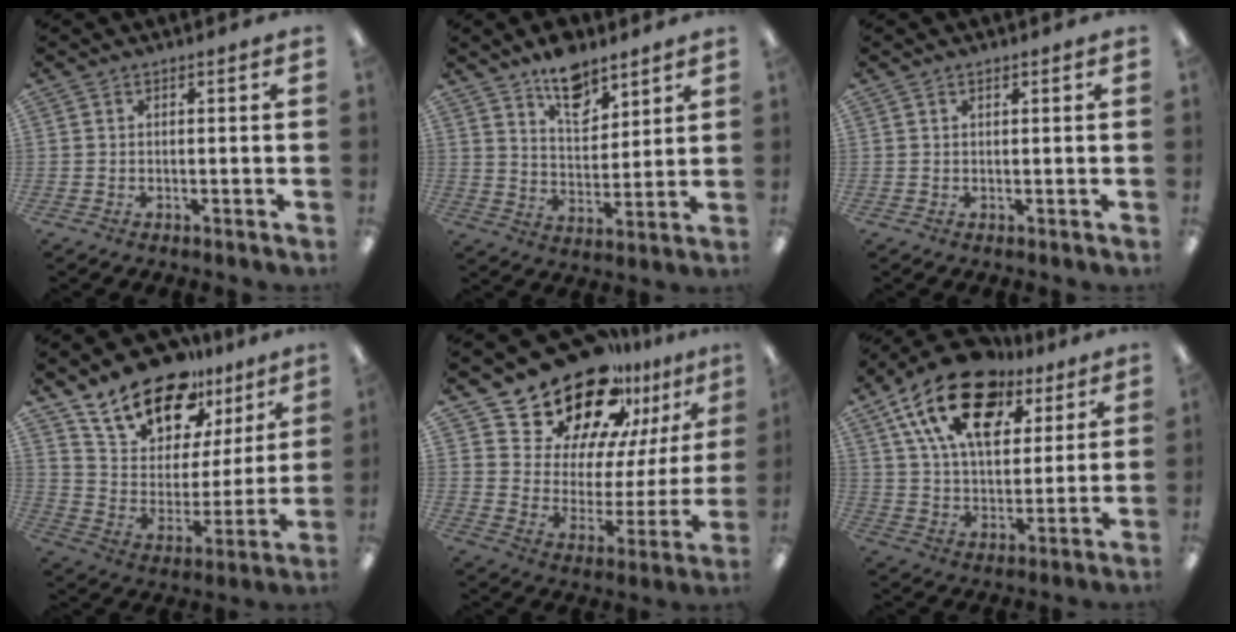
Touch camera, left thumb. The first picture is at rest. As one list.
[{"total": 11.1, "force": [8.3, 5.6, 4.9], "torque": [-0.066, -0.047, 0.148]}, {"total": 0.6, "force": [0.5, 0.3, 0.3], "torque": [-0.008, 0.002, 0.008]}, {"total": 18.2, "force": [14.7, 8.9, 6.1], "torque": [-0.131, -0.101, 0.267]}, {"total": 23.1, "force": [18.9, 10.4, 8.2], "torque": [-0.144, -0.134, 0.340]}, {"total": 20.4, "force": [11.3, 11.8, 12.2], "torque": [-0.215, -0.042, 0.202]}]